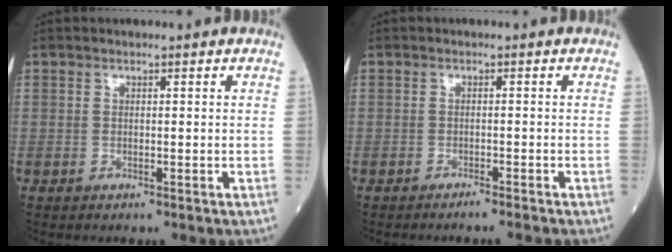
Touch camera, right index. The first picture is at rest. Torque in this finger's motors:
{"motor_torque": [0.19, 0.06, -0.04, -0.01]}